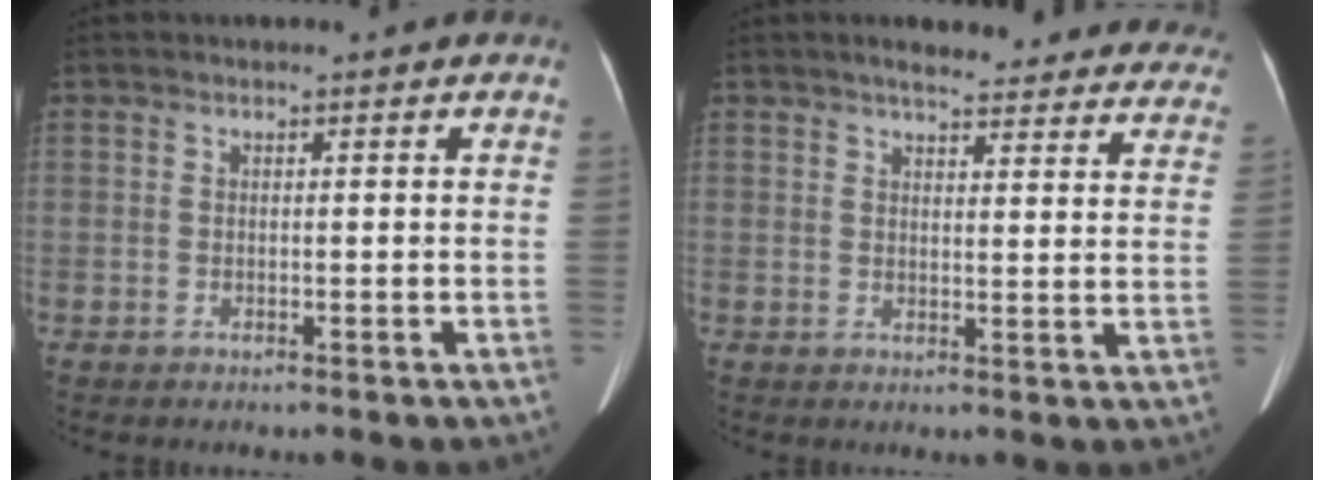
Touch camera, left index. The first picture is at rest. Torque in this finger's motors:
{"motor_torque": [0.02, -0.21, -0.08, 0.00]}